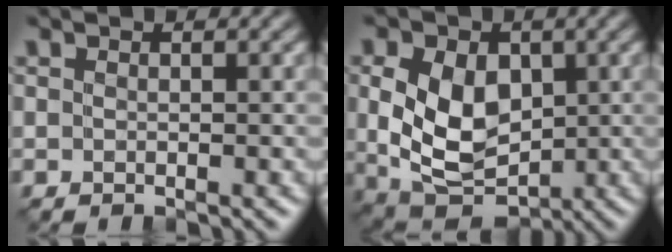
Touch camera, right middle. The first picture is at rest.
{"total": 8.1, "force": [0.3, 5.7, 5.7], "torque": [-0.122, -0.015, 0.007]}